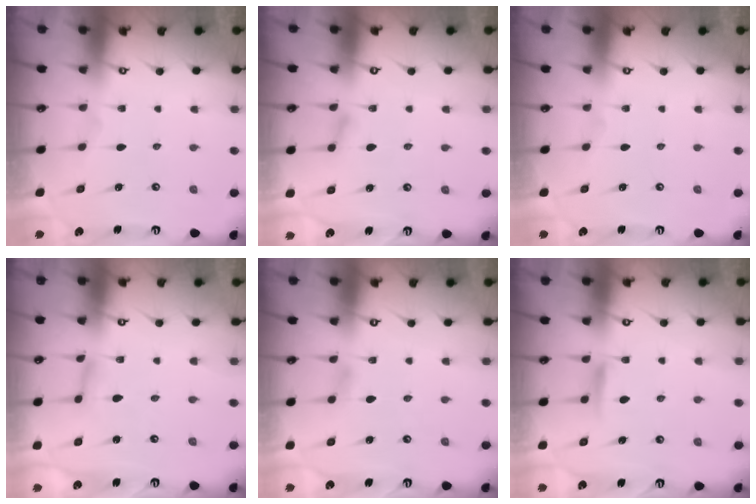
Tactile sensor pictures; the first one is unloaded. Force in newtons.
{"total": 5.2, "press": 5.2, "slide": 0.4}
{"total": 0.0}
{"total": 2.5, "press": 2.5, "slide": 0.2}
{"total": 4.1, "press": 4.1, "slide": 0.3}
{"total": 7.2, "press": 7.1, "slide": 1.0}